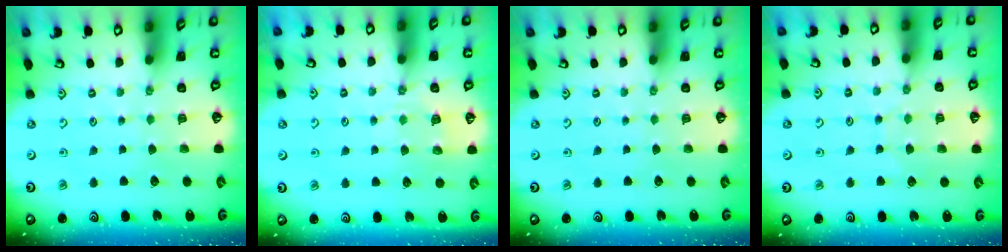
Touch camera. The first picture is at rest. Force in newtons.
{"total": 5.9, "press": 5.8, "slide": 0.7}
{"total": 0.0}
{"total": 5.5, "press": 5.5, "slide": 0.5}